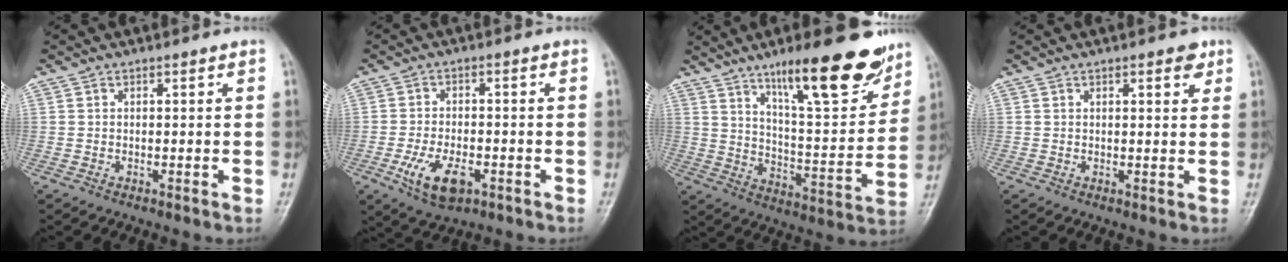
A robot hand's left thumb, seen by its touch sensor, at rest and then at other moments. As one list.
[{"total": 7.9, "force": [-3.2, 4.1, 5.9], "torque": [-0.112, 0.004, -0.049]}, {"total": 20.4, "force": [13.3, 5.1, 14.5], "torque": [-0.178, -0.071, 0.212]}, {"total": 2.8, "force": [1.6, 1.0, 2.0], "torque": [-0.017, -0.006, 0.018]}]